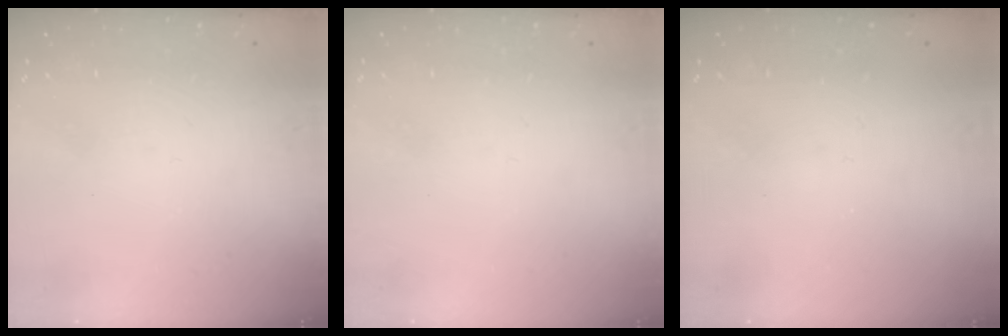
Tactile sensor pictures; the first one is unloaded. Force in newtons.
{"total": 0.0}
{"total": 0.0}